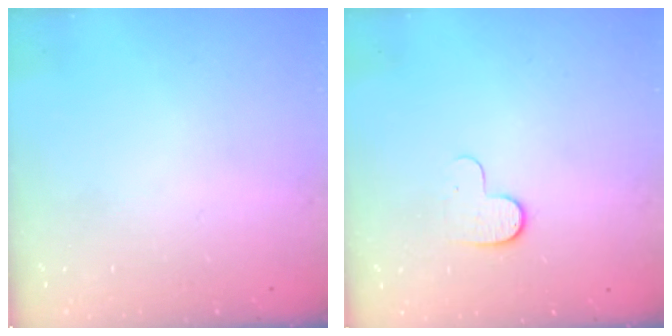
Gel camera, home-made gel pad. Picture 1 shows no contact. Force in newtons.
{"total": 5.4, "press": 5.3, "slide": 1.2}